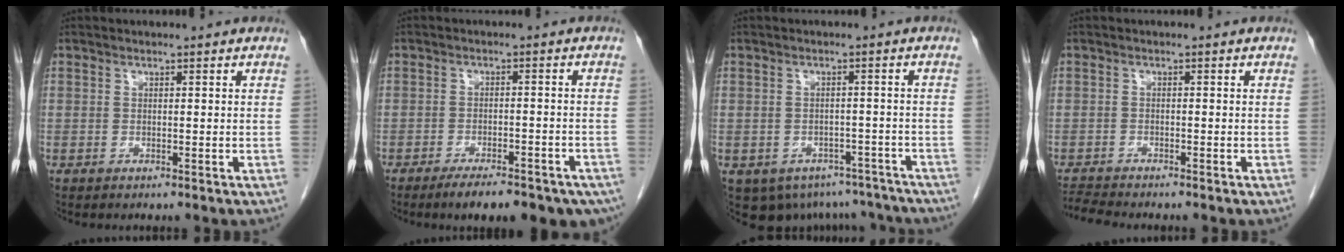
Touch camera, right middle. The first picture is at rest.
{"total": 13.3, "force": [-10.0, 4.2, 7.7], "torque": [-0.070, 0.003, -0.129]}
{"total": 12.8, "force": [-9.5, 7.8, 3.3], "torque": [-0.056, 0.013, -0.097]}
{"total": 3.5, "force": [-3.4, -0.4, 0.6], "torque": [-0.014, -0.017, -0.060]}